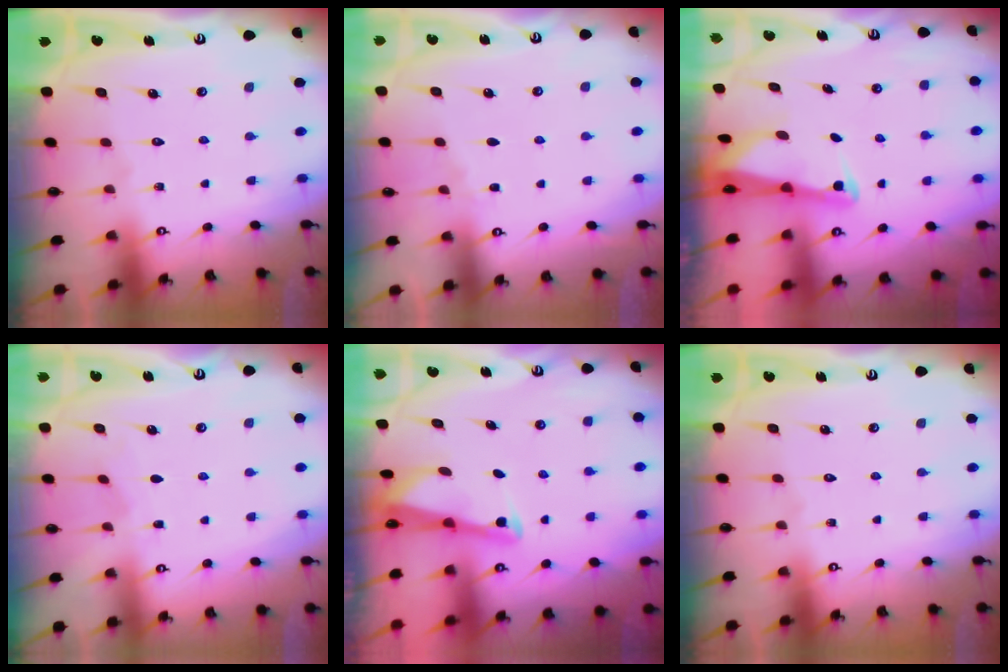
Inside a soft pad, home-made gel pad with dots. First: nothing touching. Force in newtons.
{"total": 2.8, "press": 2.7, "slide": 0.4}
{"total": 2.7, "press": 2.7, "slide": 0.2}
{"total": 2.7, "press": 2.6, "slide": 0.4}
{"total": 2.5, "press": 2.5, "slide": 0.1}
{"total": 0.0}